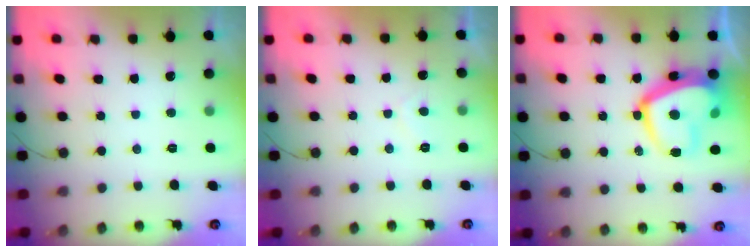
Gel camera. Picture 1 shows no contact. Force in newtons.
{"total": 1.7, "press": 1.6, "slide": 0.7}
{"total": 18.3, "press": 18.2, "slide": 1.3}